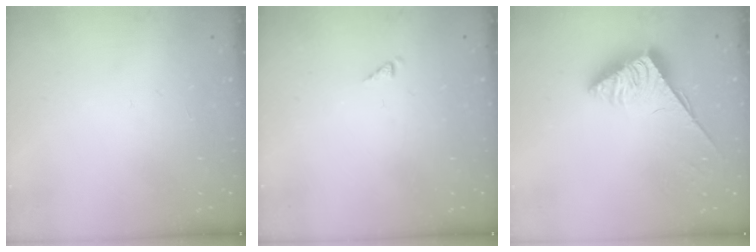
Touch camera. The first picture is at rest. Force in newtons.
{"total": 0.8, "press": 0.8, "slide": 0.2}
{"total": 4.0, "press": 3.9, "slide": 0.6}